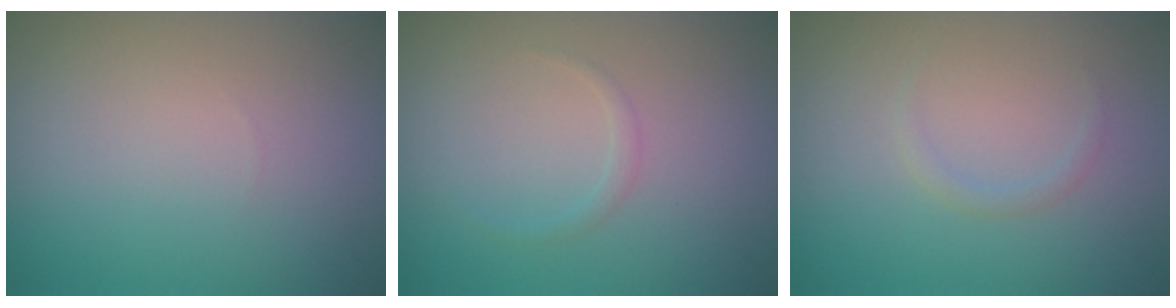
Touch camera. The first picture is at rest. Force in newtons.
{"total": 0.8, "press": 0.8, "slide": 0.1}
{"total": 0.7, "press": 0.7, "slide": 0.1}